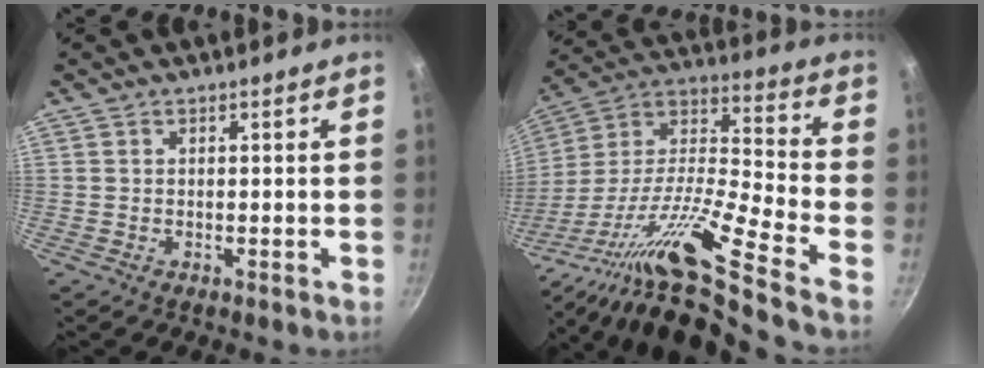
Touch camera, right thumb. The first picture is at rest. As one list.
[{"total": 22.2, "force": [-13.7, 2.1, 17.4], "torque": [-0.273, 0.071, -0.262]}]